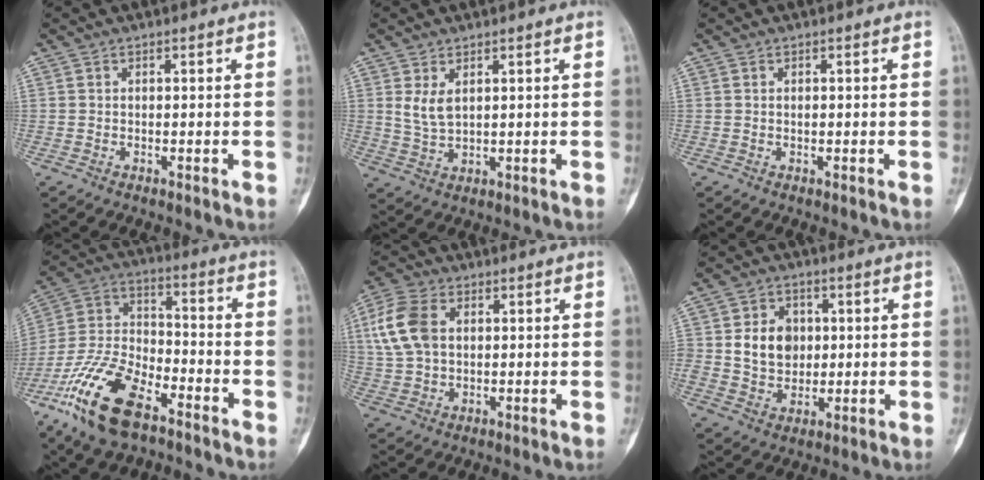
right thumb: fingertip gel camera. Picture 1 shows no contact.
{"total": 4.1, "force": [1.6, 2.0, 3.1], "torque": [-0.060, -0.011, 0.043]}
{"total": 0.0}
{"total": 18.2, "force": [-10.6, 8.2, 12.3], "torque": [-0.245, 0.049, -0.206]}
{"total": 10.7, "force": [2.4, 7.3, 7.5], "torque": [-0.159, 0.010, 0.045]}
{"total": 9.5, "force": [1.3, 7.6, 5.4], "torque": [-0.057, -0.004, 0.026]}